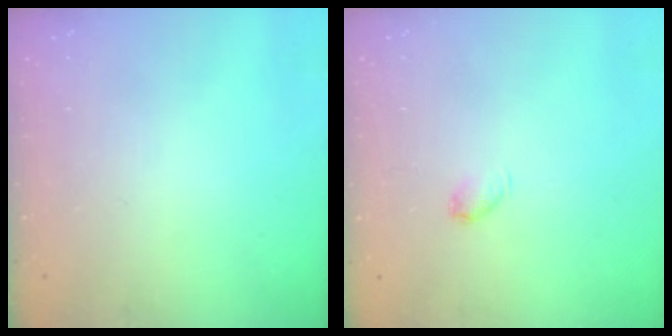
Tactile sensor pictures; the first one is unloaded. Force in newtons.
{"total": 3.2, "press": 3.1, "slide": 0.6}